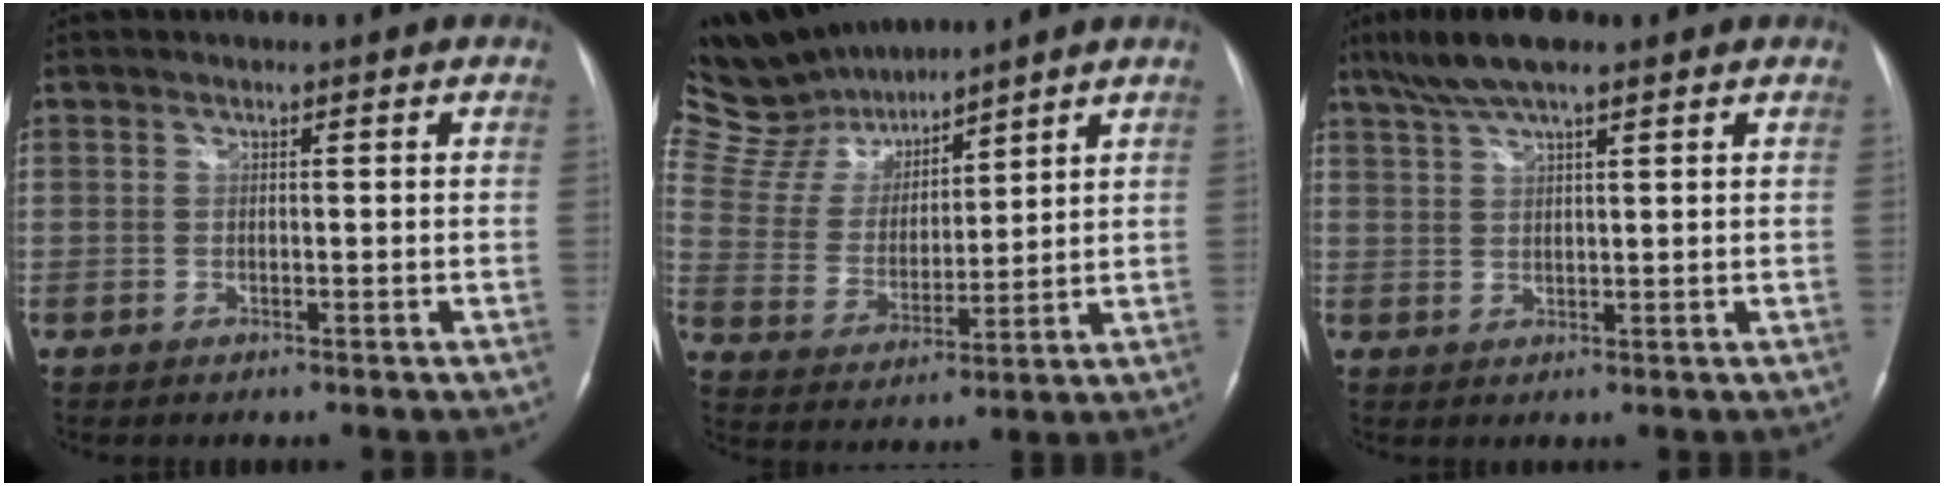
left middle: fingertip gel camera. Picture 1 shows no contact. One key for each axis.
{"total": 13.8, "fx": 12.6, "fy": 3.8, "fz": 4.0, "tx": -0.087, "ty": 0.023, "tz": 0.247}
{"total": 7.6, "fx": 5.5, "fy": 1.3, "fz": 5.1, "tx": -0.100, "ty": 0.021, "tz": 0.095}